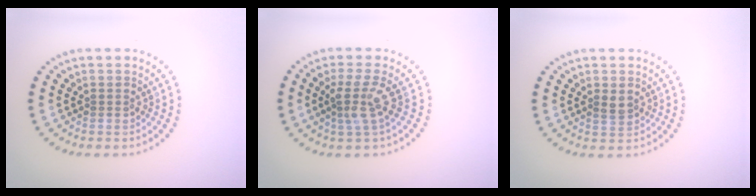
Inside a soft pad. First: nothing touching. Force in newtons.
{"total": 2.9, "press": 2.1, "slide": 2.0}
{"total": 1.3, "press": 1.3, "slide": 0.4}